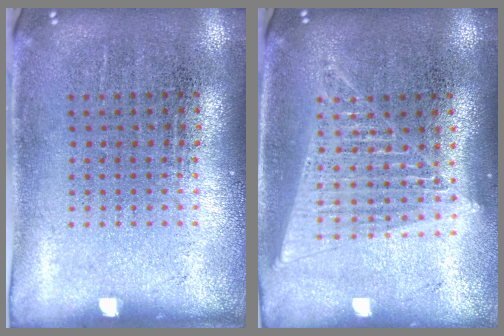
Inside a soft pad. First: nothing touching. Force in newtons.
{"total": 1.6, "press": 1.5, "slide": 0.6}